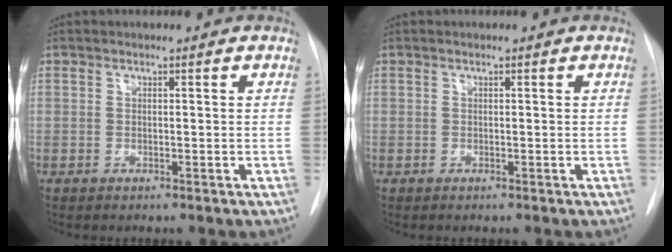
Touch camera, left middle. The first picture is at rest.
{"total": 0.0}